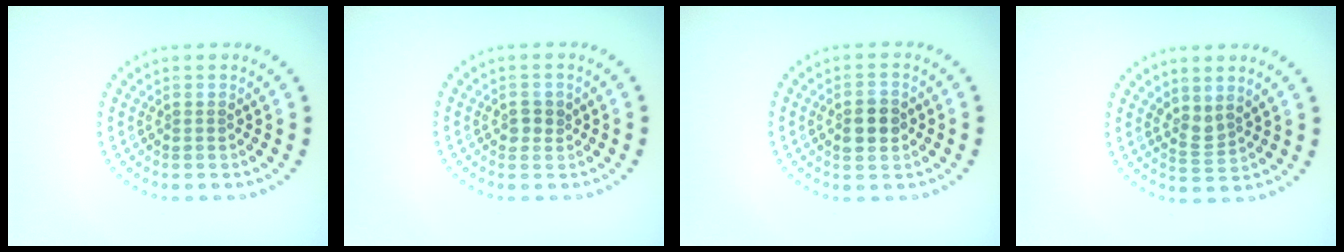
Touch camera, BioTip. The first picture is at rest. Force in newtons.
{"total": 1.3, "press": 1.3, "slide": 0.4}
{"total": 2.9, "press": 2.9, "slide": 0.2}
{"total": 1.9, "press": 1.4, "slide": 1.2}